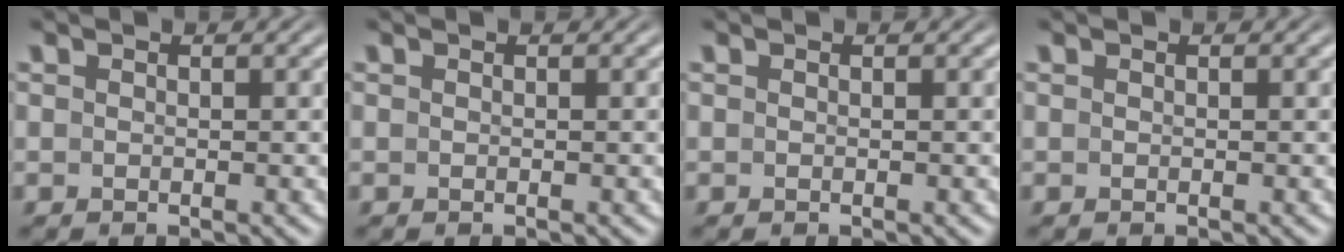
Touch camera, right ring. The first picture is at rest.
{"total": 0.0}
{"total": 0.0}
{"total": 0.0}